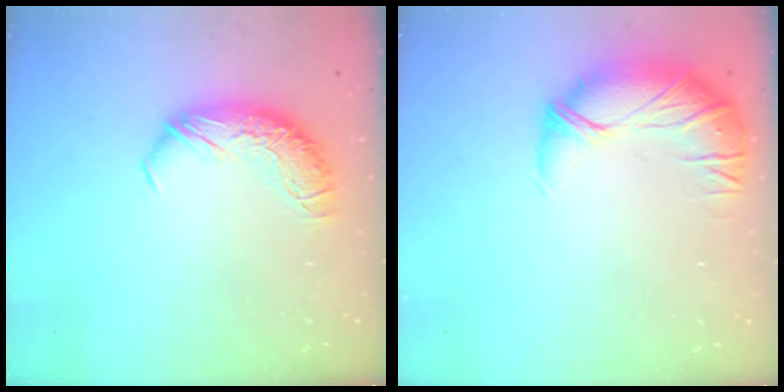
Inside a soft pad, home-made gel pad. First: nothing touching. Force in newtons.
{"total": 2.8, "press": 1.3, "slide": 2.4}